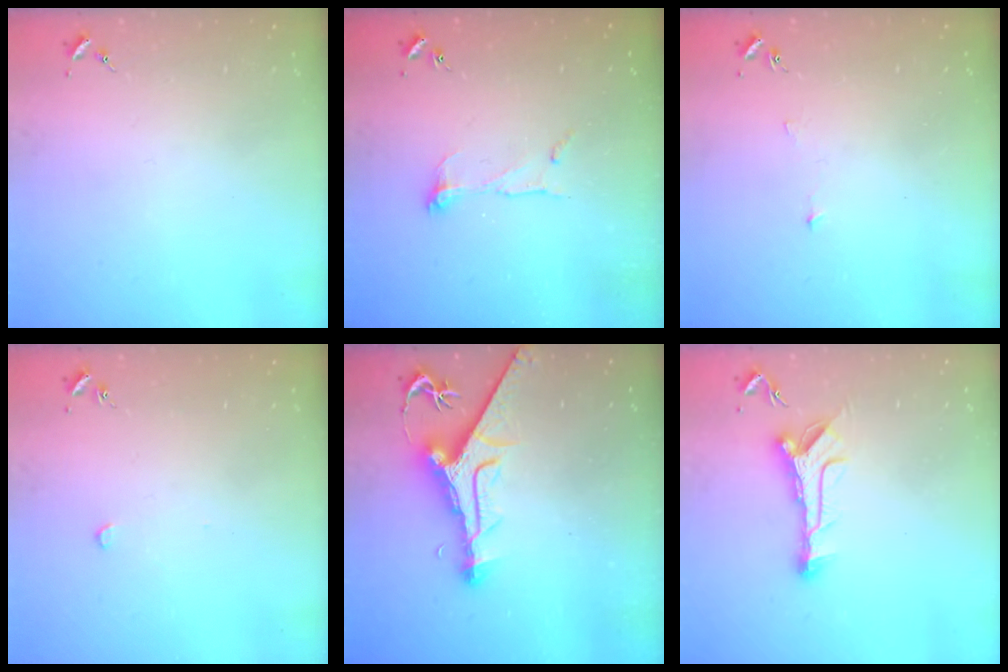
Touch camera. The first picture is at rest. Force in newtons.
{"total": 6.9, "press": 6.9, "slide": 0.2}
{"total": 3.5, "press": 3.5, "slide": 0.3}
{"total": 2.7, "press": 2.6, "slide": 0.3}
{"total": 13.3, "press": 13.3, "slide": 1.3}
{"total": 10.1, "press": 10.1, "slide": 0.5}